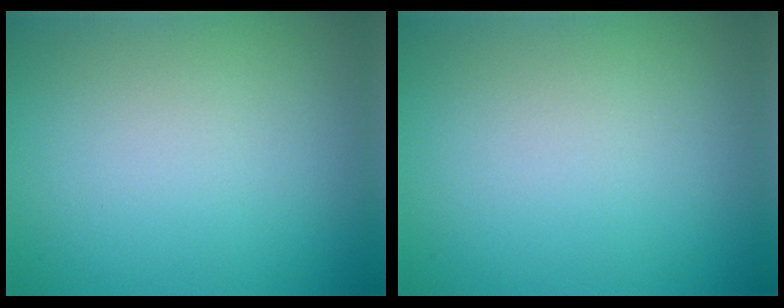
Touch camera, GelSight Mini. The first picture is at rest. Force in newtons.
{"total": 0.0}